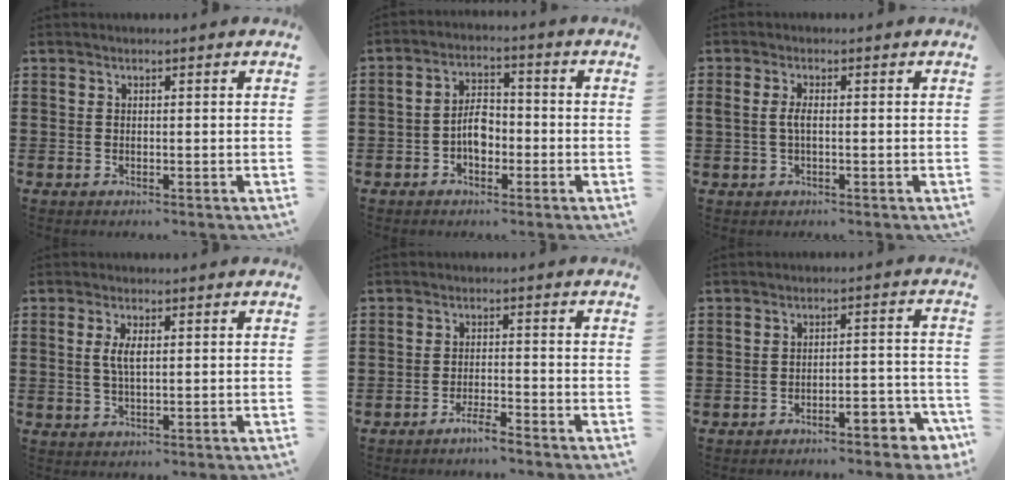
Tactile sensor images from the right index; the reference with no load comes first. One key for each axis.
{"total": 4.5, "fx": -1.4, "fy": 2.6, "fz": 3.4, "tx": -0.071, "ty": 0.005, "tz": -0.027}
{"total": 2.3, "fx": -0.1, "fy": 0.9, "fz": 2.2, "tx": -0.056, "ty": -0.005, "tz": -0.007}
{"total": 3.3, "fx": 0.7, "fy": 1.1, "fz": 3.0, "tx": -0.062, "ty": 0.006, "tz": 0.010}
{"total": 2.8, "fx": -2.5, "fy": 0.0, "fz": 1.2, "tx": -0.021, "ty": 0.005, "tz": -0.047}
{"total": 4.3, "fx": -3.7, "fy": 0.8, "fz": 2.0, "tx": -0.036, "ty": 0.003, "tz": -0.072}